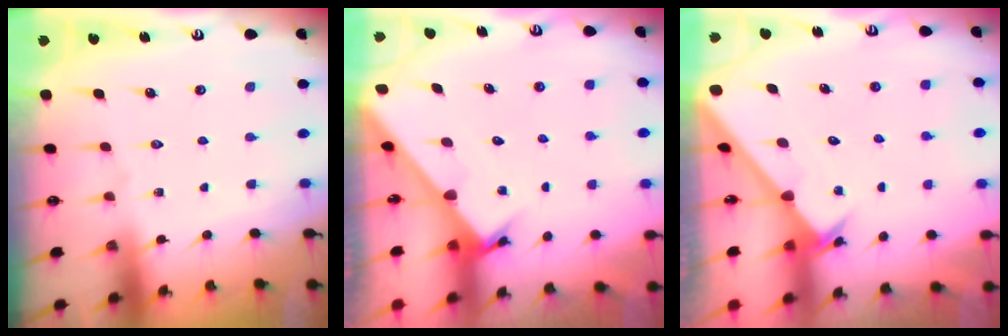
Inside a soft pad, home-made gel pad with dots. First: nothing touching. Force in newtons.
{"total": 2.4, "press": 2.4, "slide": 0.1}
{"total": 2.5, "press": 2.5, "slide": 0.2}